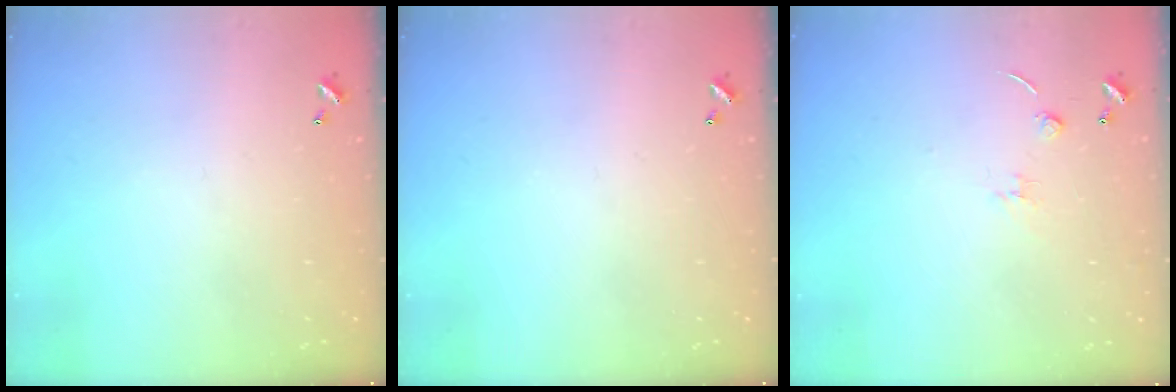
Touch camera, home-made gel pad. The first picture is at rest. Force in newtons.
{"total": 0.0}
{"total": 1.5, "press": 1.4, "slide": 0.5}